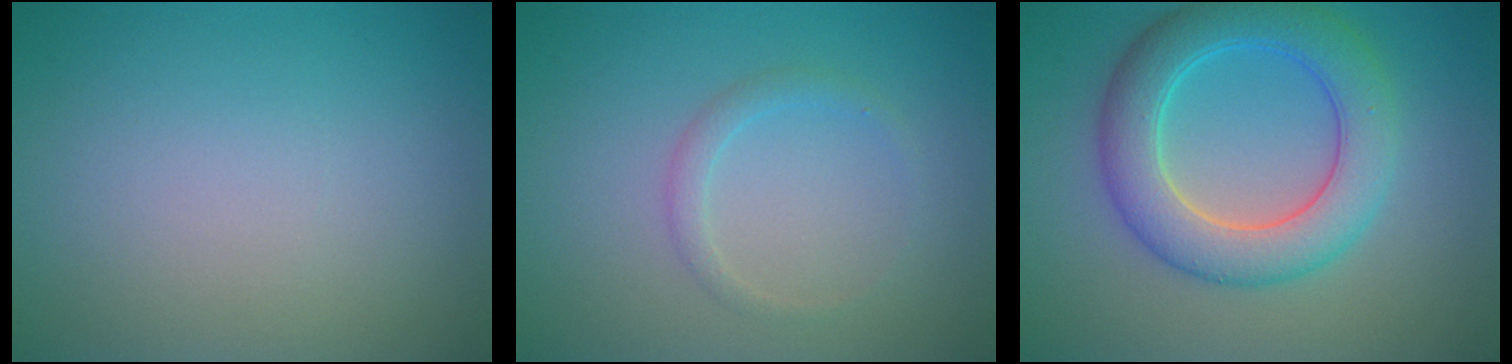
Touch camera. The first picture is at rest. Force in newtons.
{"total": 1.3, "press": 1.3, "slide": 0.0}
{"total": 6.5, "press": 6.5, "slide": 0.0}